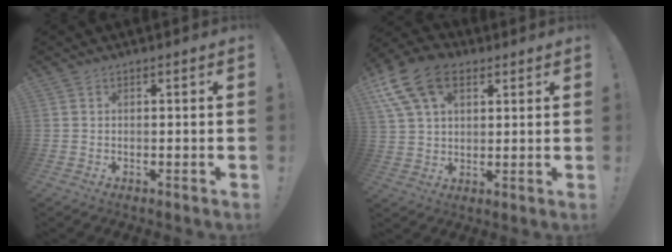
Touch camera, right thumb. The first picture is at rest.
{"total": 14.9, "force": [7.1, 9.4, 9.0], "torque": [-0.163, -0.028, 0.134]}